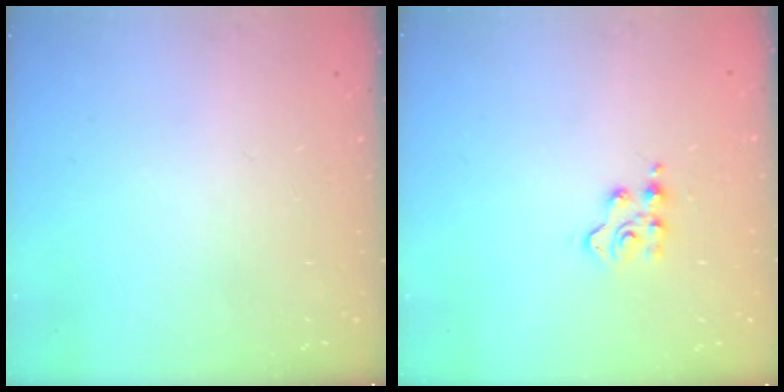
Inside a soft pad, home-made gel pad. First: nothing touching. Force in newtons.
{"total": 3.7, "press": 3.7, "slide": 0.5}